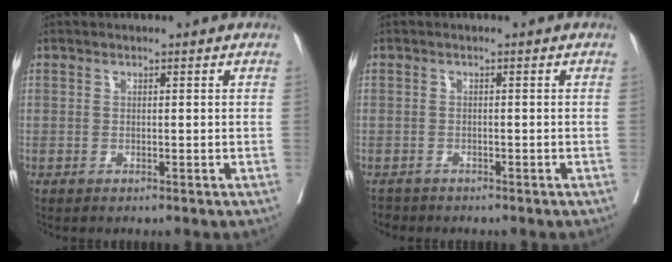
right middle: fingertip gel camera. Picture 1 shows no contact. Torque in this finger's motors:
{"motor_torque": [0.02, -0.12, -0.04, -0.01]}